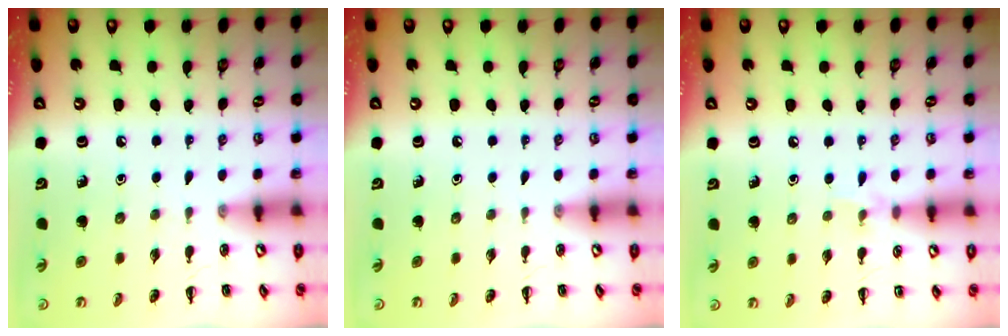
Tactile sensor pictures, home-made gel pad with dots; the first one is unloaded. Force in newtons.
{"total": 0.0}
{"total": 5.3, "press": 5.0, "slide": 1.8}